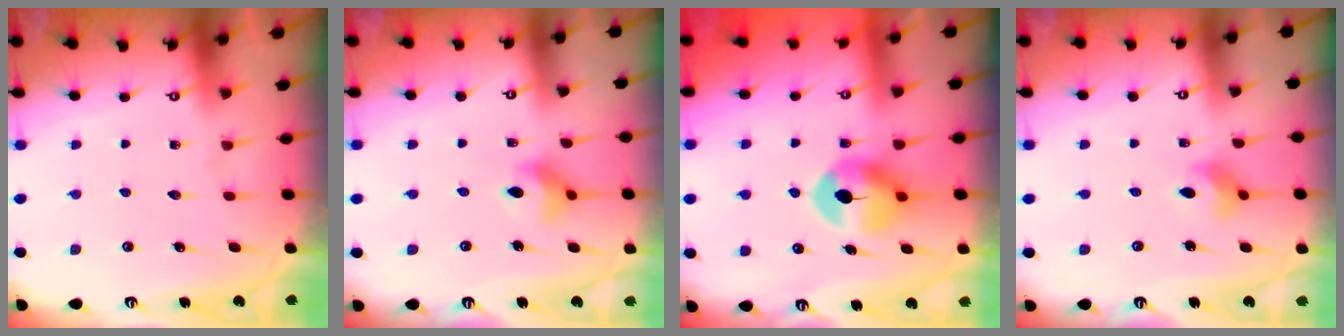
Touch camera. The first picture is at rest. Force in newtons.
{"total": 7.0, "press": 6.9, "slide": 0.9}
{"total": 9.0, "press": 9.0, "slide": 0.5}
{"total": 3.7, "press": 3.6, "slide": 0.5}